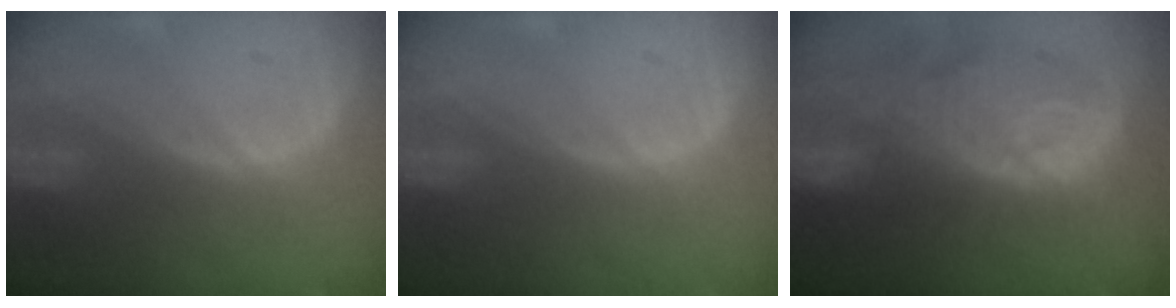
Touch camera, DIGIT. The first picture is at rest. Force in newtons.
{"total": 0.0}
{"total": 12.7, "press": 11.3, "slide": 5.8}